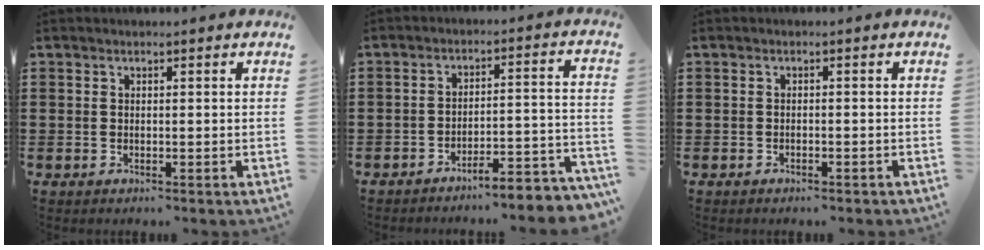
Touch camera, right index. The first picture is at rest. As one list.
[{"total": 4.5, "force": [-4.3, -0.3, 1.5], "torque": [-0.027, -0.016, -0.089]}, {"total": 0.8, "force": [-0.8, 0.1, 0.2], "torque": [-0.007, -0.003, -0.015]}]